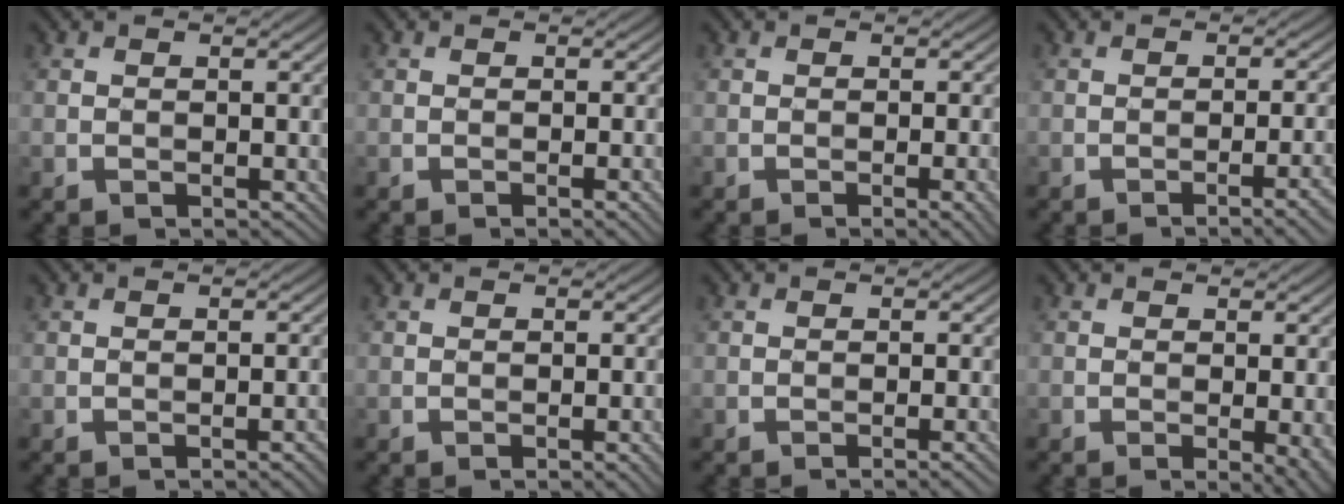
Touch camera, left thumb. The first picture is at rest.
{"total": 1.9, "force": [-0.7, 0.3, 1.8], "torque": [-0.024, 0.003, -0.012]}
{"total": 3.1, "force": [-1.1, 0.6, 2.9], "torque": [-0.036, 0.005, -0.018]}
{"total": 5.1, "force": [-2.1, 1.2, 4.5], "torque": [-0.055, 0.008, -0.031]}
{"total": 1.9, "force": [-0.9, 0.3, 1.6], "torque": [-0.019, 0.007, -0.016]}
{"total": 2.4, "force": [-0.9, 0.4, 2.2], "torque": [-0.026, 0.005, -0.016]}
{"total": 2.0, "force": [-0.9, 0.3, 1.7], "torque": [-0.019, 0.008, -0.020]}
{"total": 4.2, "force": [-1.1, 1.0, 3.9], "torque": [-0.050, -0.002, -0.014]}